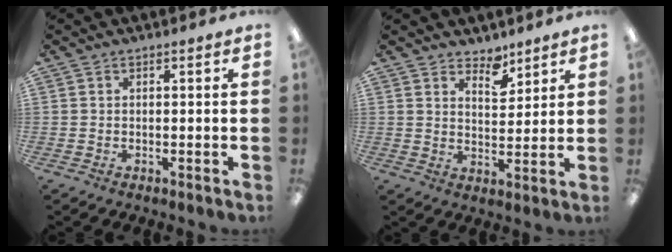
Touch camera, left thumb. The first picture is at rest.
{"total": 5.6, "force": [4.8, 2.5, 1.4], "torque": [0.000, -0.037, 0.083]}